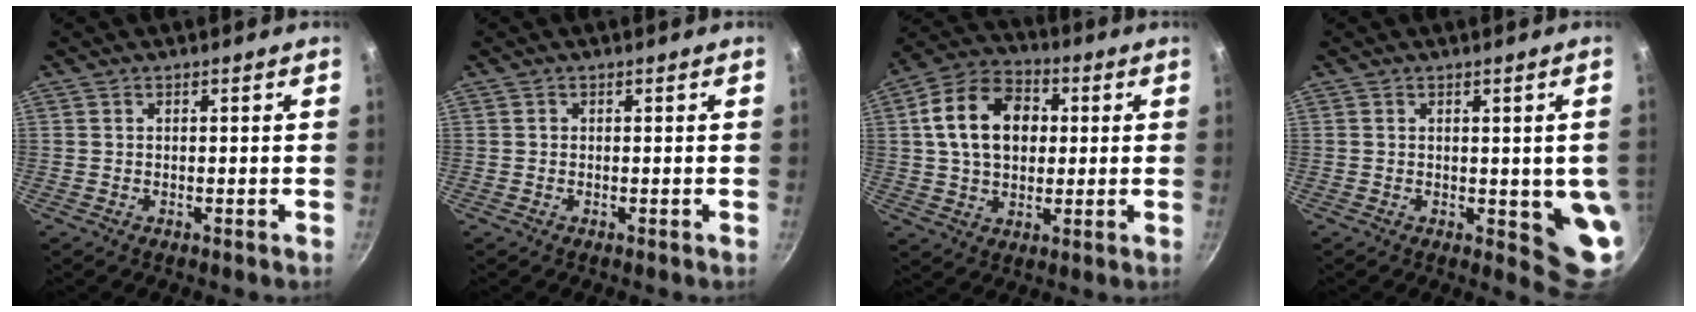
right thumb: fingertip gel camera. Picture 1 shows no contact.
{"total": 0.0}
{"total": 15.1, "force": [2.6, 10.9, 10.2], "torque": [-0.147, 0.020, 0.030]}
{"total": 6.9, "force": [-0.4, 3.1, 6.1], "torque": [-0.053, -0.011, -0.001]}